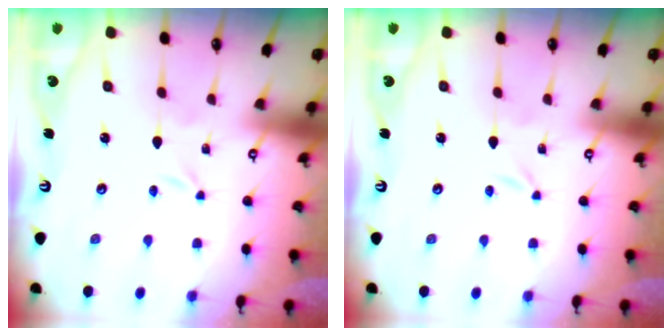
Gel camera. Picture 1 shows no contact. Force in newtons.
{"total": 0.0}